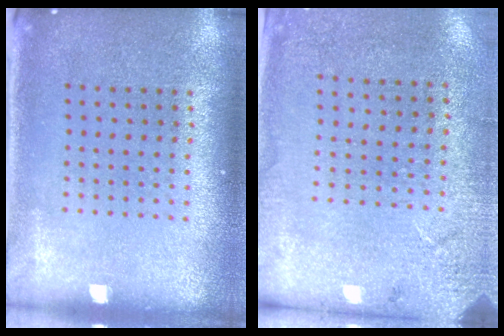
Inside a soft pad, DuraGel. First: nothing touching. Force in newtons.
{"total": 2.6, "press": 2.3, "slide": 1.2}